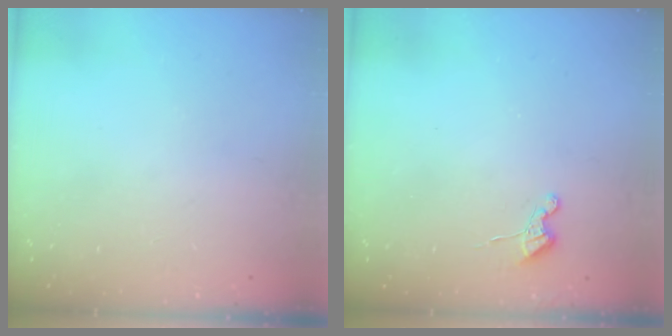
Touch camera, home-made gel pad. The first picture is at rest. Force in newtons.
{"total": 3.8, "press": 3.7, "slide": 0.5}